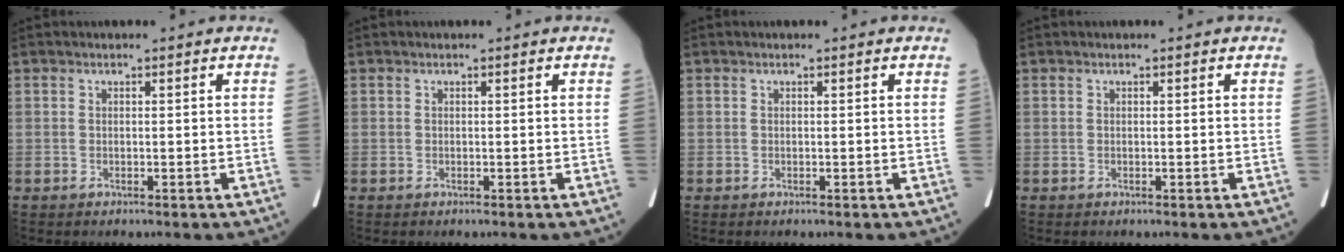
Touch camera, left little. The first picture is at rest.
{"total": 0.0}
{"total": 0.0}
{"total": 0.0}